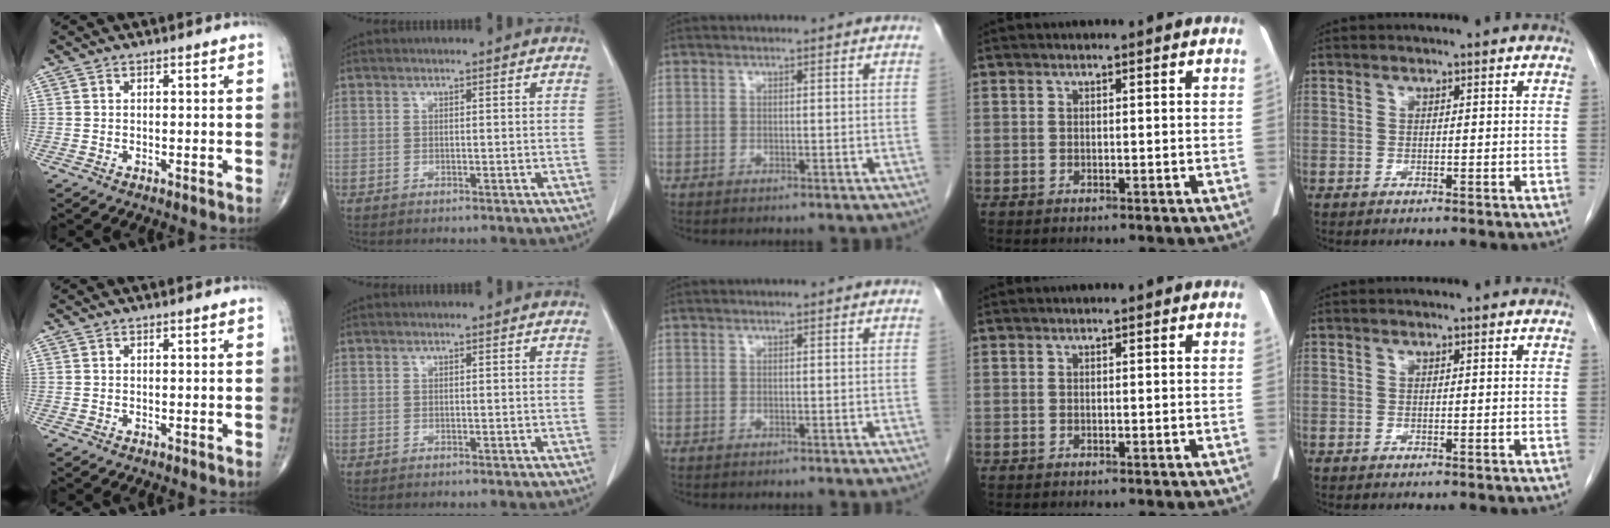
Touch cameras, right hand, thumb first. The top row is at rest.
{}